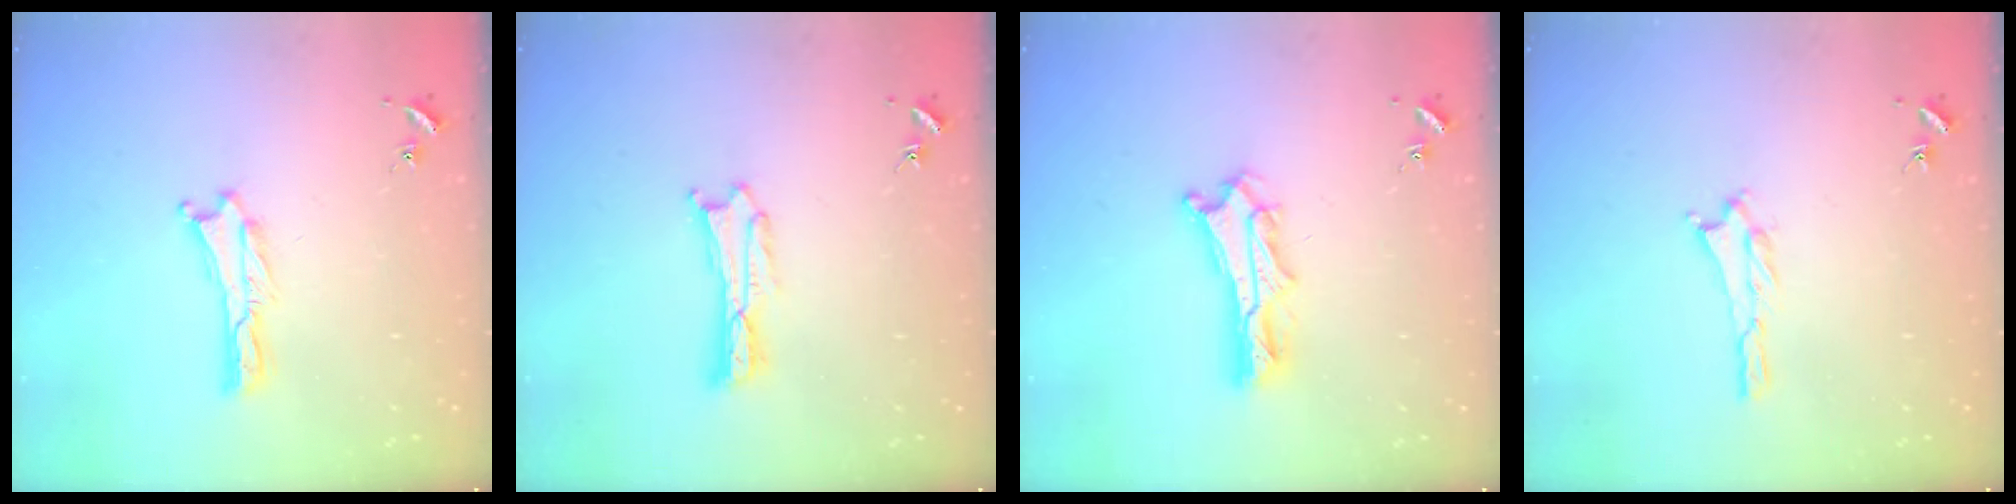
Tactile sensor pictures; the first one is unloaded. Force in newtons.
{"total": 0.9, "press": 0.9, "slide": 0.2}
{"total": 5.2, "press": 5.2, "slide": 0.6}
{"total": 1.4, "press": 1.4, "slide": 0.3}